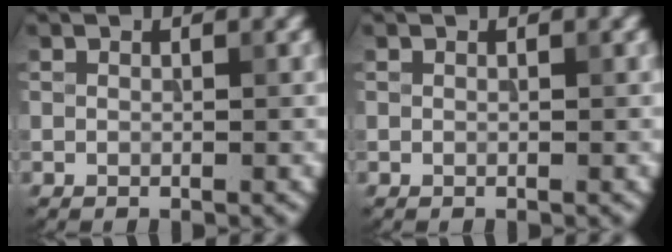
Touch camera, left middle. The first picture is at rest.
{"total": 0.0}